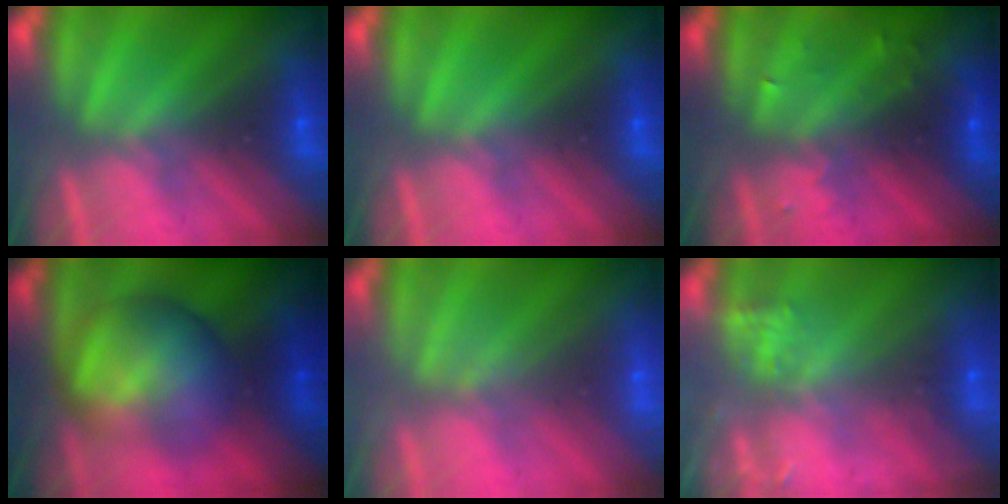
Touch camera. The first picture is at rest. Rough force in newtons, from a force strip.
{"total": 0.0}
{"total": 2.9}
{"total": 7.6}
{"total": 1.9}
{"total": 9.4}